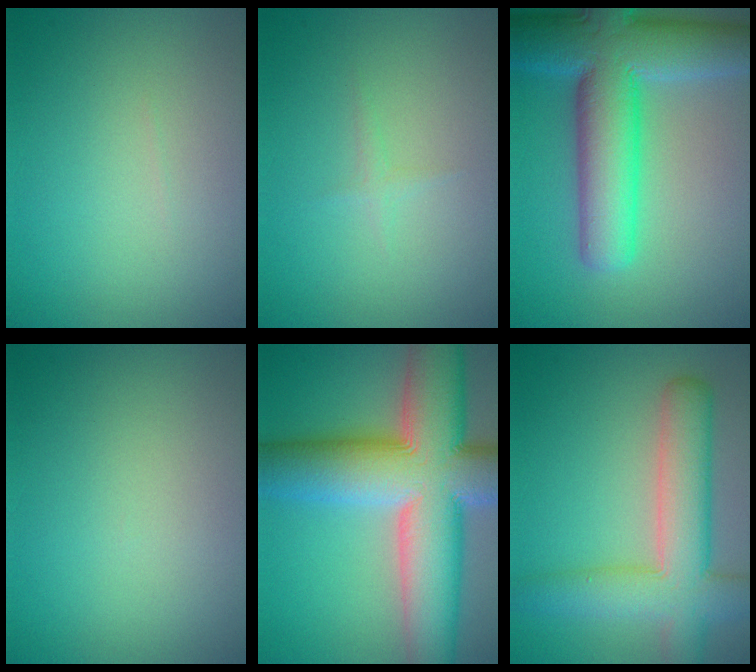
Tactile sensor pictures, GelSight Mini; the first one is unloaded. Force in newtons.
{"total": 0.7, "press": 0.7, "slide": 0.1}
{"total": 11.3, "press": 11.3, "slide": 0.7}
{"total": 0.0}
{"total": 15.2, "press": 15.2, "slide": 0.8}
{"total": 7.3, "press": 7.3, "slide": 0.4}